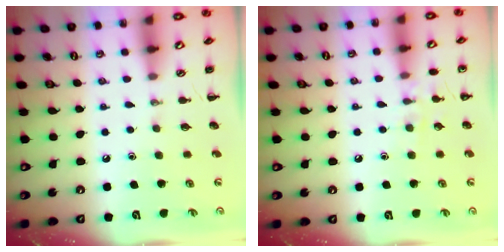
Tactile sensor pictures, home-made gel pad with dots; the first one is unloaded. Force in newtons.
{"total": 6.7, "press": 6.5, "slide": 1.5}